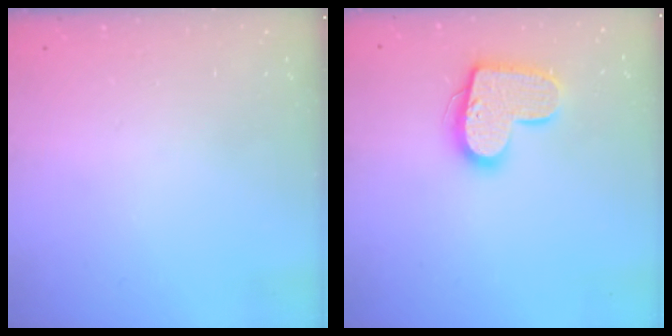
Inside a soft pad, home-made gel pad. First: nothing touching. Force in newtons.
{"total": 15.7, "press": 15.6, "slide": 0.9}